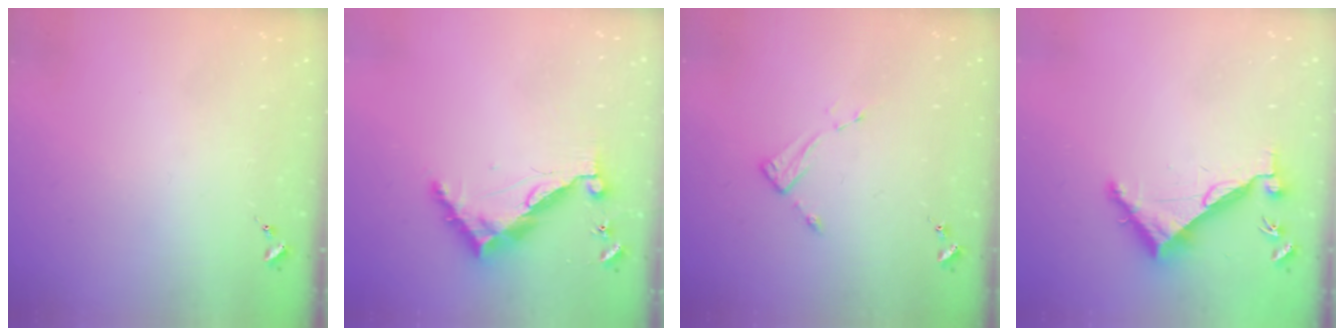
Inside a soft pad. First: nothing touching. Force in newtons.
{"total": 9.6, "press": 9.6, "slide": 0.8}
{"total": 3.8, "press": 3.8, "slide": 0.3}
{"total": 7.2, "press": 7.2, "slide": 0.3}